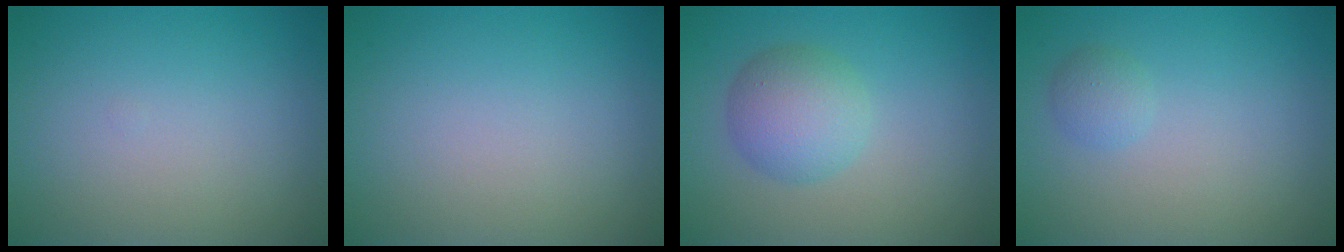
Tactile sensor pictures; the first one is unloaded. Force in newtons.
{"total": 0.0}
{"total": 4.0, "press": 4.0, "slide": 0.2}
{"total": 1.2, "press": 1.2, "slide": 0.1}